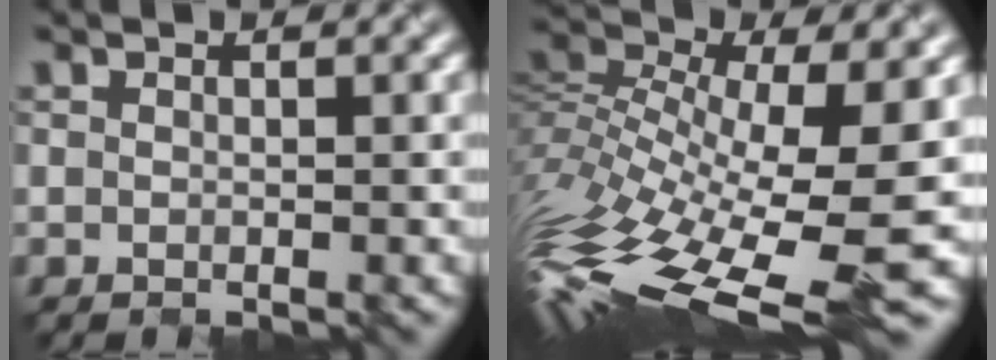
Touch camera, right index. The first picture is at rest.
{"total": 14.8, "force": [-2.7, 5.6, 13.5], "torque": [-0.288, -0.016, -0.042]}